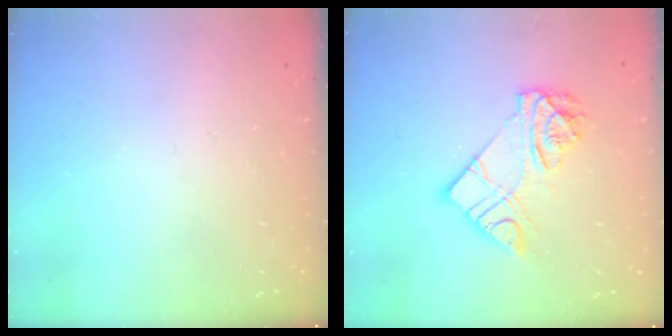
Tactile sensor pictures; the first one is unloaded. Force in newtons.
{"total": 12.4, "press": 12.3, "slide": 1.3}